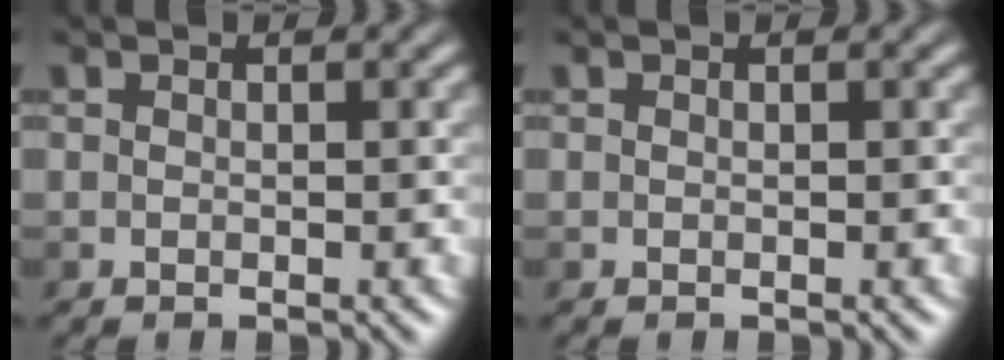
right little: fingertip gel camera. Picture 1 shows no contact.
{"total": 0.0}